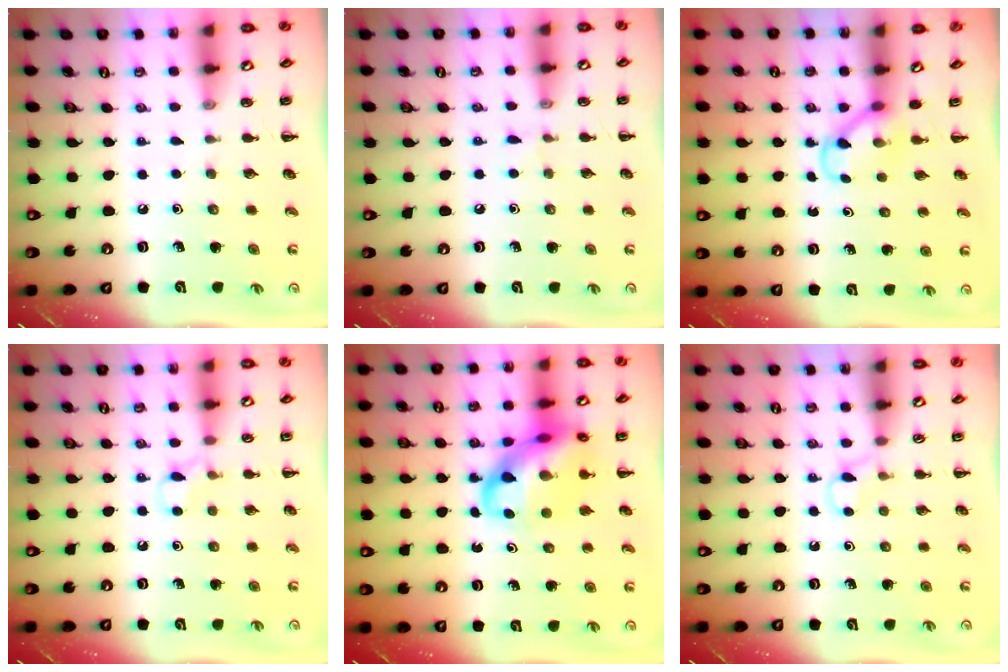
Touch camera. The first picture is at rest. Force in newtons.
{"total": 3.5, "press": 3.3, "slide": 1.1}
{"total": 3.7, "press": 3.6, "slide": 1.1}
{"total": 4.4, "press": 4.1, "slide": 1.5}
{"total": 15.9, "press": 15.5, "slide": 3.5}
{"total": 4.7, "press": 4.5, "slide": 1.5}